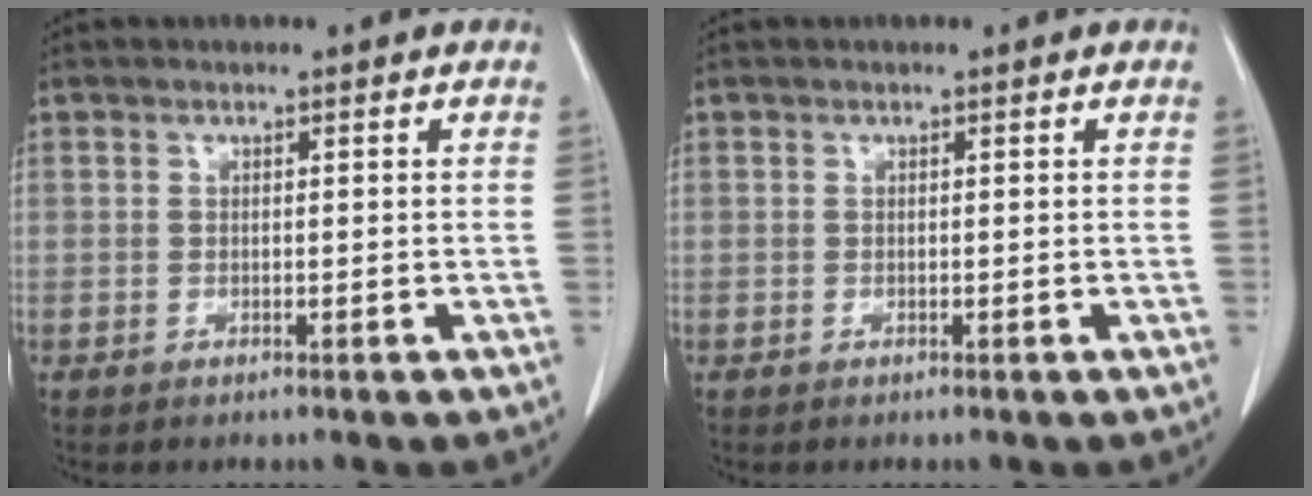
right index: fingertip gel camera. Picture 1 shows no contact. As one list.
[{"total": 0.0}]